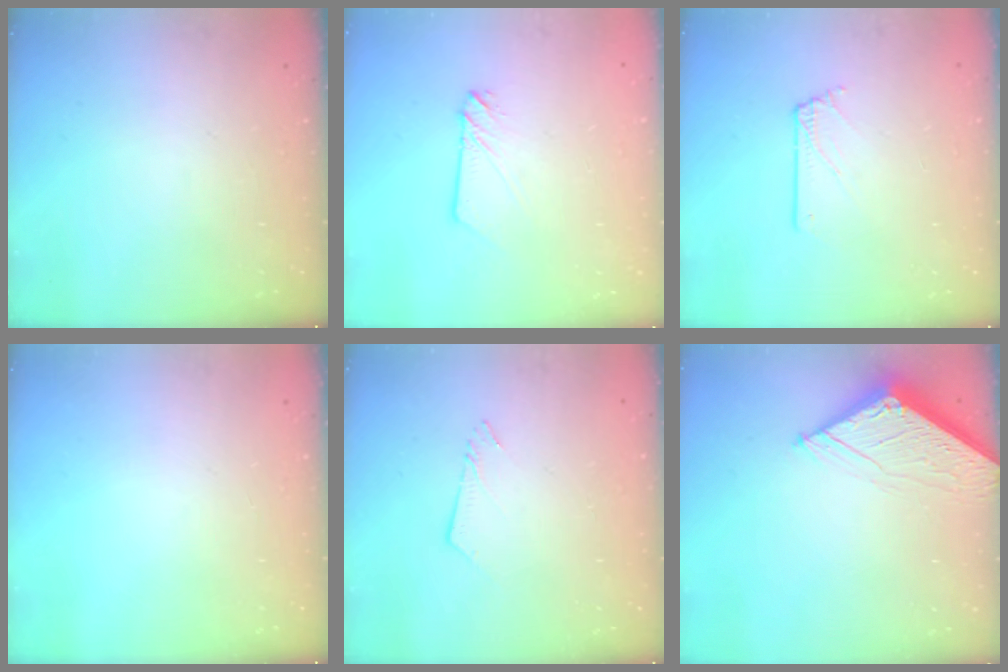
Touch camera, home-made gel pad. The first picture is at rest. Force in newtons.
{"total": 2.9, "press": 2.9, "slide": 0.4}
{"total": 1.4, "press": 1.4, "slide": 0.2}
{"total": 0.0}
{"total": 2.9, "press": 2.9, "slide": 0.2}
{"total": 6.3, "press": 6.2, "slide": 0.9}